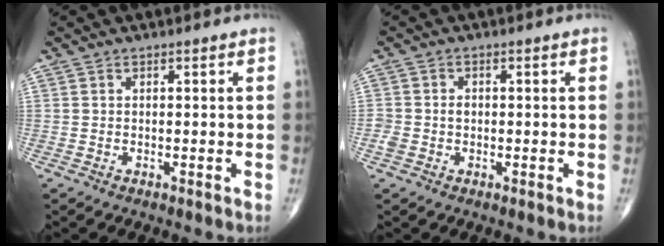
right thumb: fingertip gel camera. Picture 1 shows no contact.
{"total": 2.6, "force": [-0.4, 2.2, 1.4], "torque": [-0.022, 0.010, -0.004]}